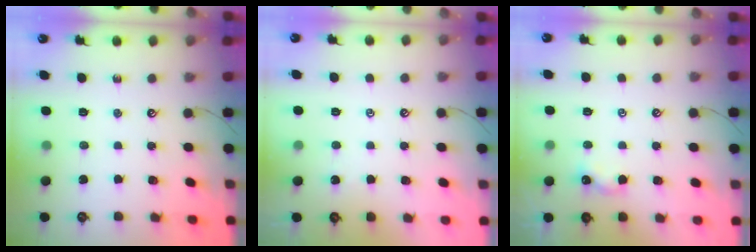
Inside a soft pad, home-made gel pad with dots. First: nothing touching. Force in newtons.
{"total": 3.5, "press": 3.5, "slide": 0.0}
{"total": 0.9, "press": 0.9, "slide": 0.3}